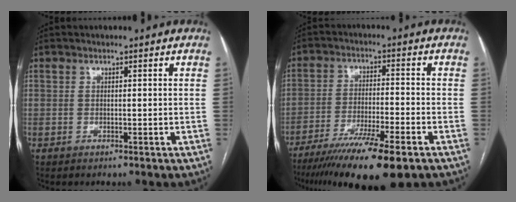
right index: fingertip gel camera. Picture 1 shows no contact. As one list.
[{"total": 15.0, "force": [-10.4, 1.4, 10.6], "torque": [-0.177, -0.037, -0.171]}]